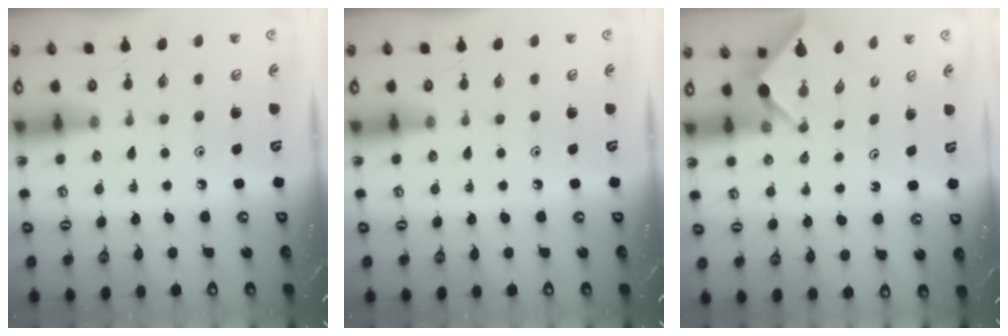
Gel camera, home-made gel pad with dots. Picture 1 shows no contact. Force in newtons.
{"total": 0.0}
{"total": 2.5, "press": 2.5, "slide": 0.2}